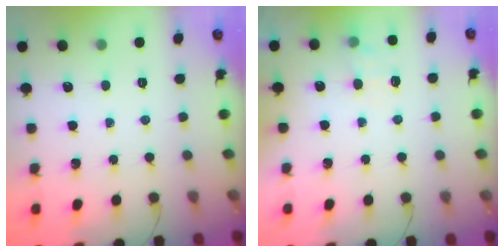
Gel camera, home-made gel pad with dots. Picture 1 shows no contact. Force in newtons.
{"total": 7.9, "press": 7.8, "slide": 1.6}